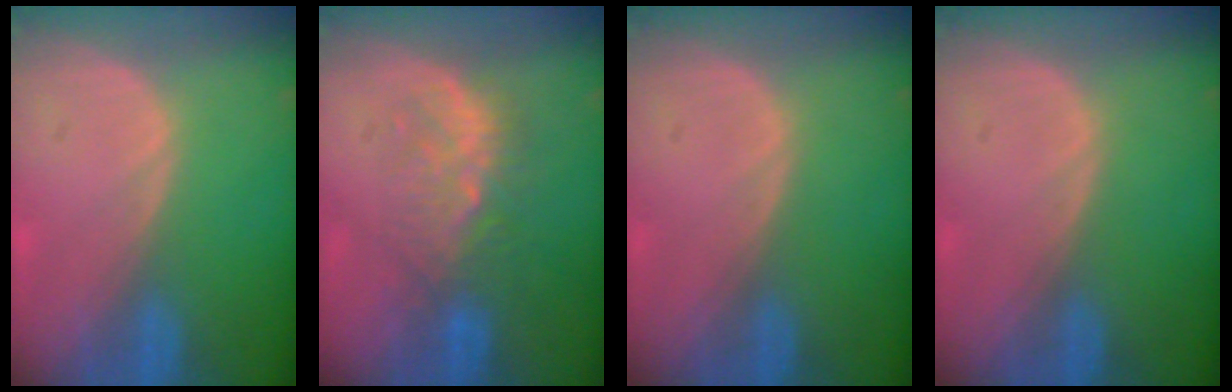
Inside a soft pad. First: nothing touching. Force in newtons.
{"total": 6.3, "press": 6.1, "slide": 1.8}
{"total": 0.0}
{"total": 0.0}